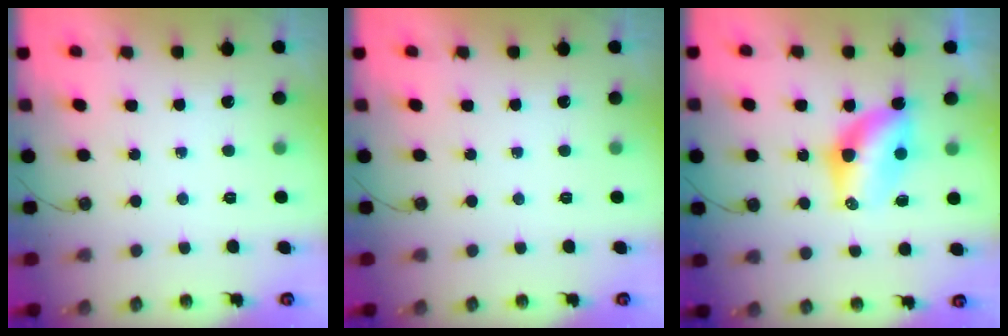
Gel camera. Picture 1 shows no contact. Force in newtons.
{"total": 0.0}
{"total": 7.3, "press": 7.3, "slide": 0.5}